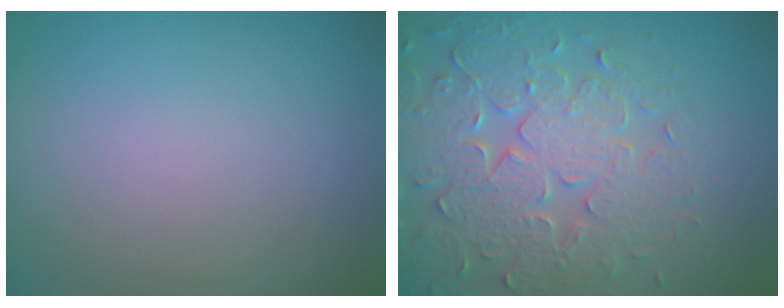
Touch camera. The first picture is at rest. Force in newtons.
{"total": 7.1, "press": 5.8, "slide": 4.2}